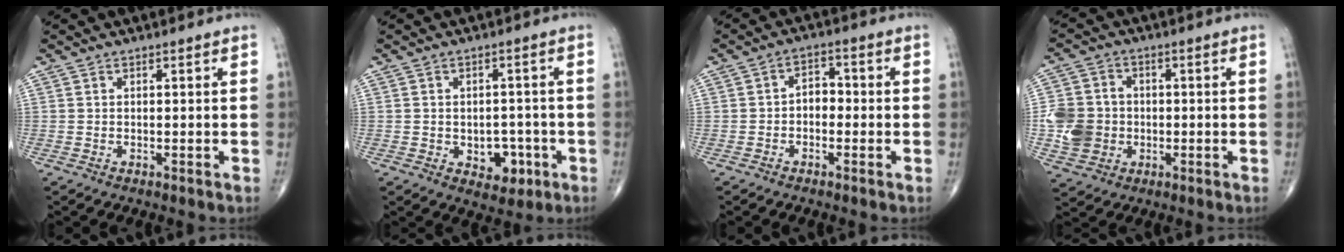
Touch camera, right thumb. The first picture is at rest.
{"total": 6.3, "force": [-1.9, 4.5, 3.9], "torque": [-0.021, 0.015, -0.017]}
{"total": 3.8, "force": [-0.8, 2.7, 2.6], "torque": [-0.023, 0.019, -0.025]}
{"total": 9.4, "force": [-1.3, 8.3, 4.2], "torque": [-0.064, 0.009, -0.025]}